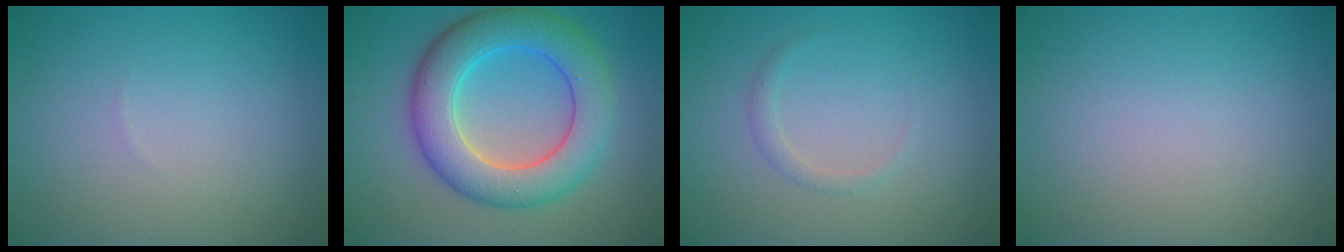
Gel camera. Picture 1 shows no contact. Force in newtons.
{"total": 8.2, "press": 8.2, "slide": 0.2}
{"total": 1.0, "press": 1.0, "slide": 0.1}
{"total": 0.0}